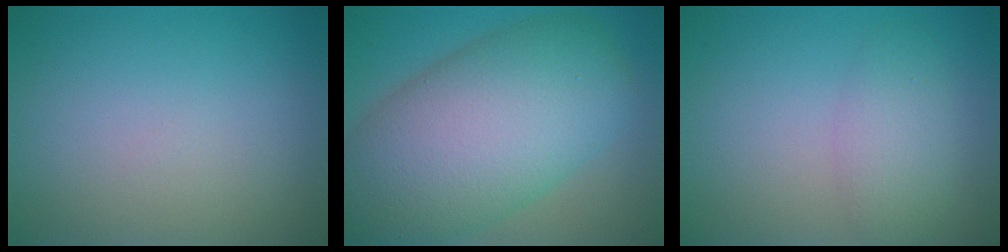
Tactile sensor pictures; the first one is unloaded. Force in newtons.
{"total": 13.0, "press": 12.9, "slide": 0.5}
{"total": 2.8, "press": 2.8, "slide": 0.1}